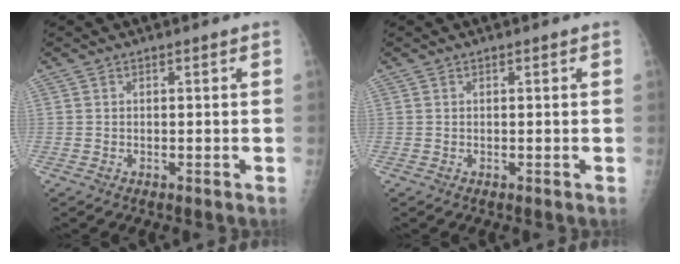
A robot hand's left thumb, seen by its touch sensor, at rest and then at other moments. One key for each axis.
{"total": 0.0}